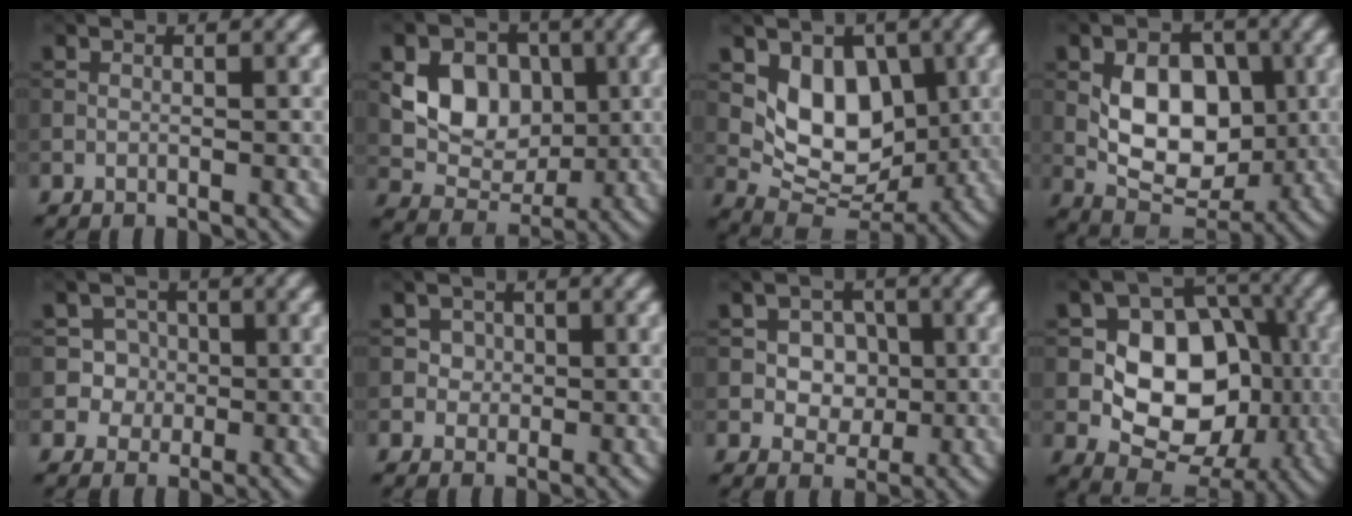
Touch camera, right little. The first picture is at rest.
{"total": 6.4, "force": [0.9, 5.1, 3.8], "torque": [-0.063, -0.005, 0.010]}
{"total": 6.5, "force": [1.0, 4.6, 4.5], "torque": [-0.073, -0.019, 0.013]}
{"total": 7.5, "force": [0.1, 4.9, 5.6], "torque": [-0.098, -0.009, -0.003]}
{"total": 3.4, "force": [0.3, 3.3, 0.9], "torque": [-0.007, -0.001, 0.006]}
{"total": 2.7, "force": [0.9, 2.4, 1.1], "torque": [-0.027, -0.005, 0.017]}
{"total": 3.9, "force": [-0.1, 3.2, 2.3], "torque": [-0.037, 0.002, -0.017]}
{"total": 9.6, "force": [-1.3, 6.9, 6.6], "torque": [-0.096, 0.011, -0.030]}